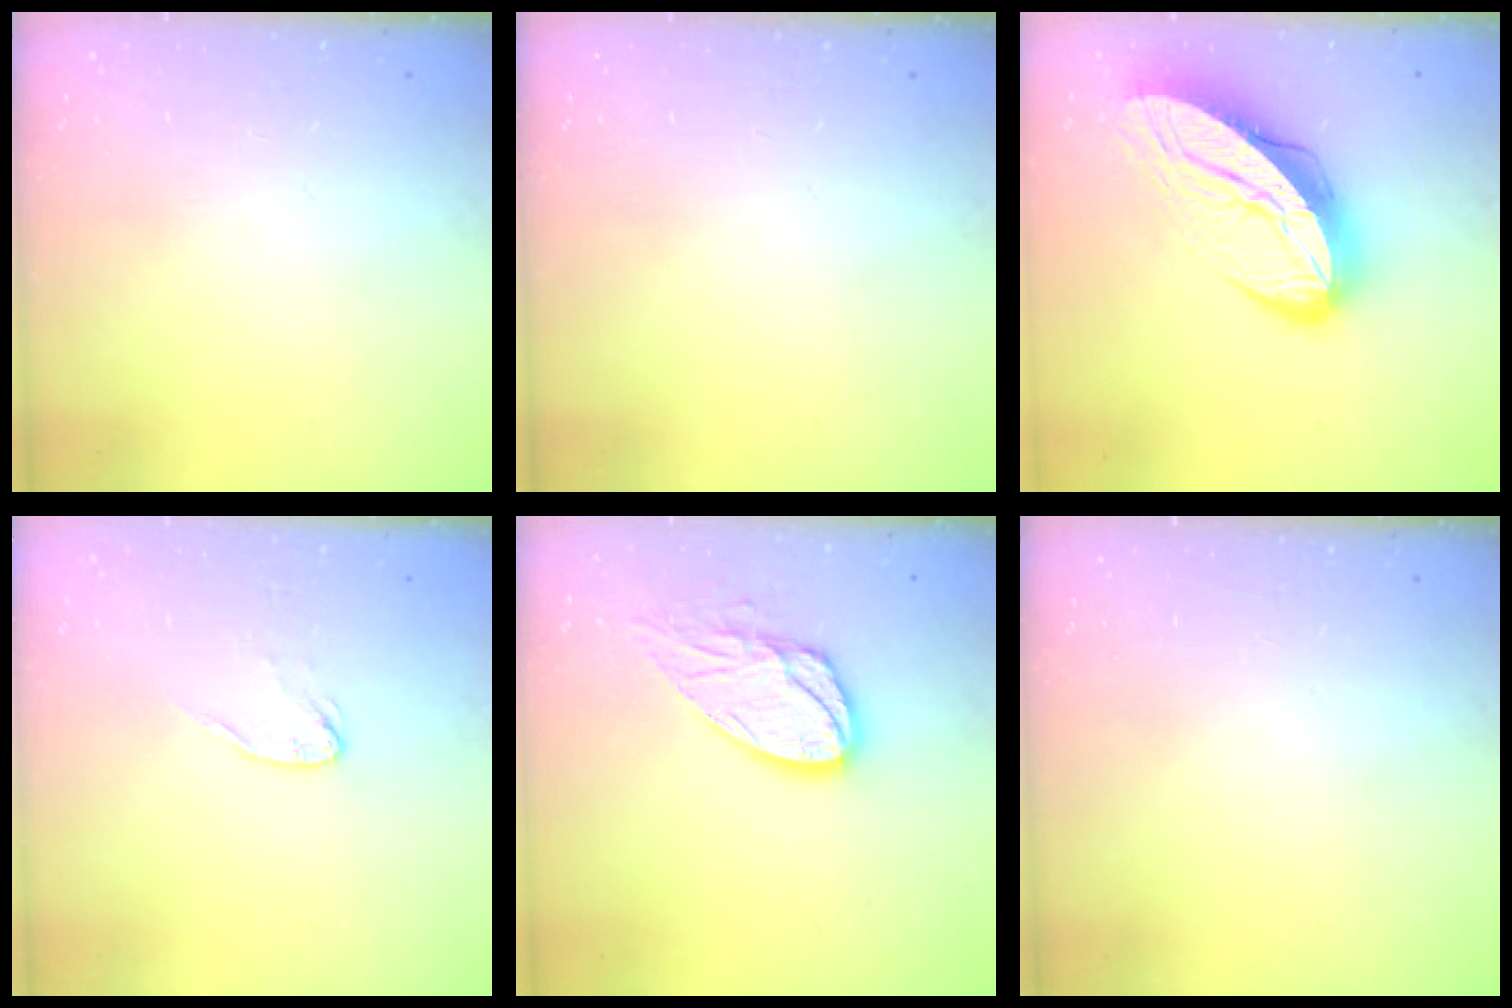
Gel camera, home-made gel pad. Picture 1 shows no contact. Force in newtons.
{"total": 0.0}
{"total": 16.2, "press": 16.1, "slide": 1.3}
{"total": 4.3, "press": 4.3, "slide": 0.4}
{"total": 12.7, "press": 12.7, "slide": 1.3}
{"total": 0.0}